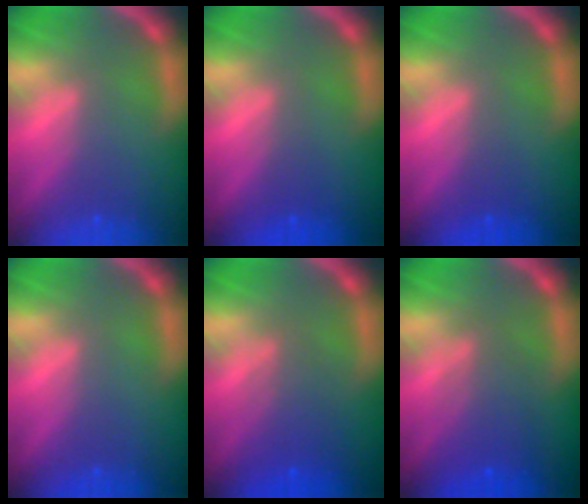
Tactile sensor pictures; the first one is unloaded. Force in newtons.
{"total": 1.0}
{"total": 1.0}
{"total": 0.0}
{"total": 3.6}
{"total": 4.1}